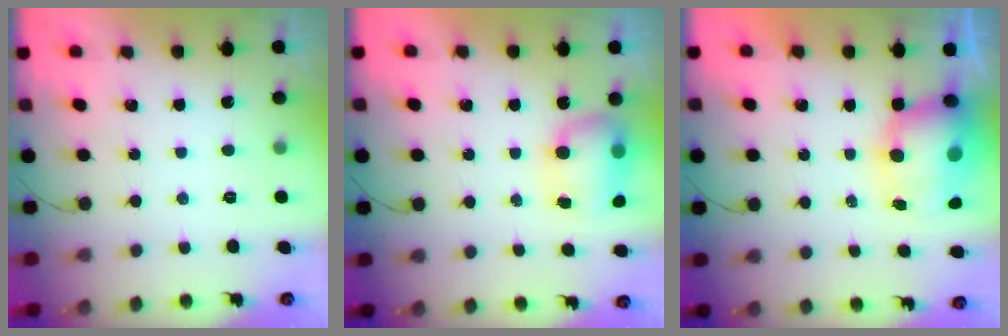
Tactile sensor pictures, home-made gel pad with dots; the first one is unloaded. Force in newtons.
{"total": 7.6, "press": 7.6, "slide": 0.7}
{"total": 11.3, "press": 10.9, "slide": 2.9}